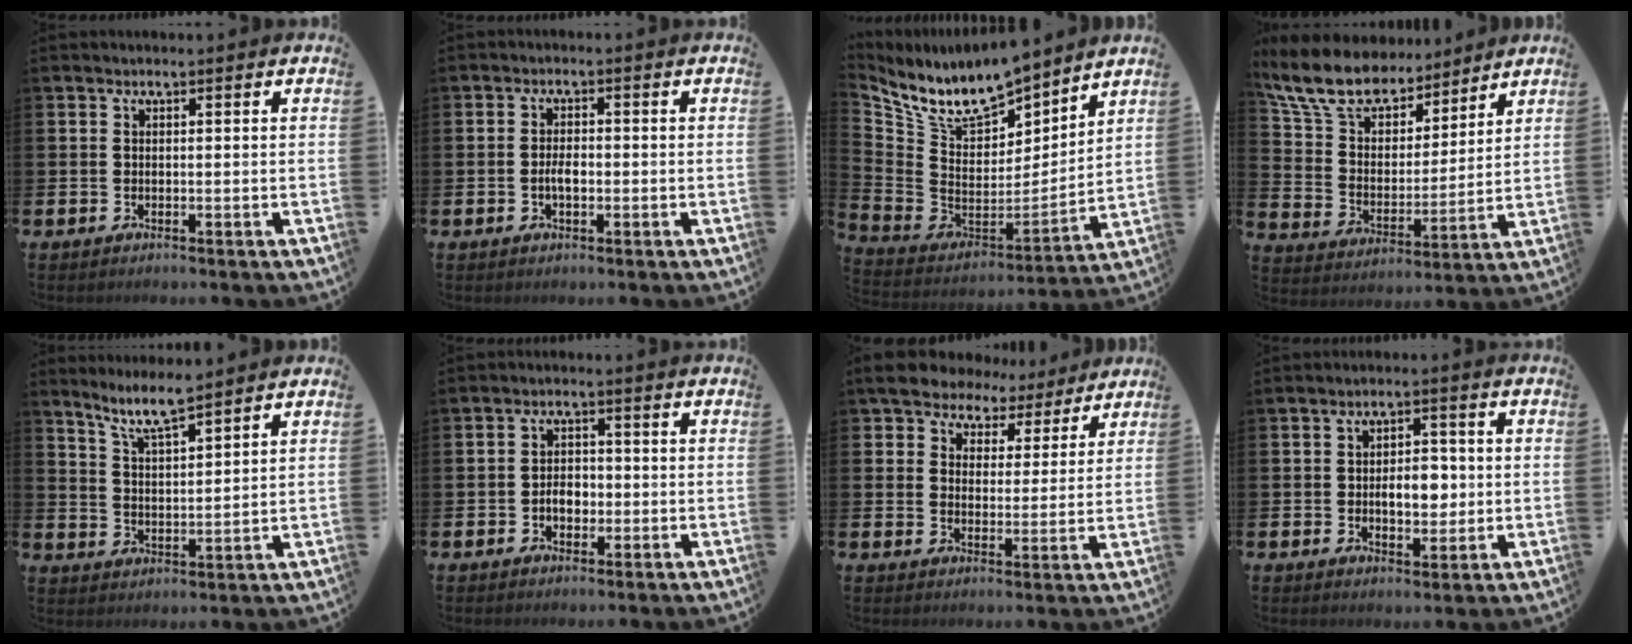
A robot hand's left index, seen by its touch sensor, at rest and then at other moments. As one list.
[{"total": 2.3, "force": [-0.5, 1.1, 1.9], "torque": [-0.027, 0.000, -0.012]}, {"total": 10.4, "force": [9.4, 3.3, 3.1], "torque": [-0.110, -0.067, 0.170]}, {"total": 11.2, "force": [10.0, 4.0, 3.3], "torque": [-0.122, -0.055, 0.184]}, {"total": 6.6, "force": [6.0, 0.6, 2.7], "torque": [-0.068, -0.024, 0.106]}, {"total": 3.0, "force": [-0.9, 2.1, 2.0], "torque": [-0.029, 0.001, -0.021]}, {"total": 7.2, "force": [6.3, 3.3, 0.8], "torque": [-0.041, -0.037, 0.113]}, {"total": 4.6, "force": [-0.4, 3.2, 3.4], "torque": [-0.045, 0.001, -0.018]}]